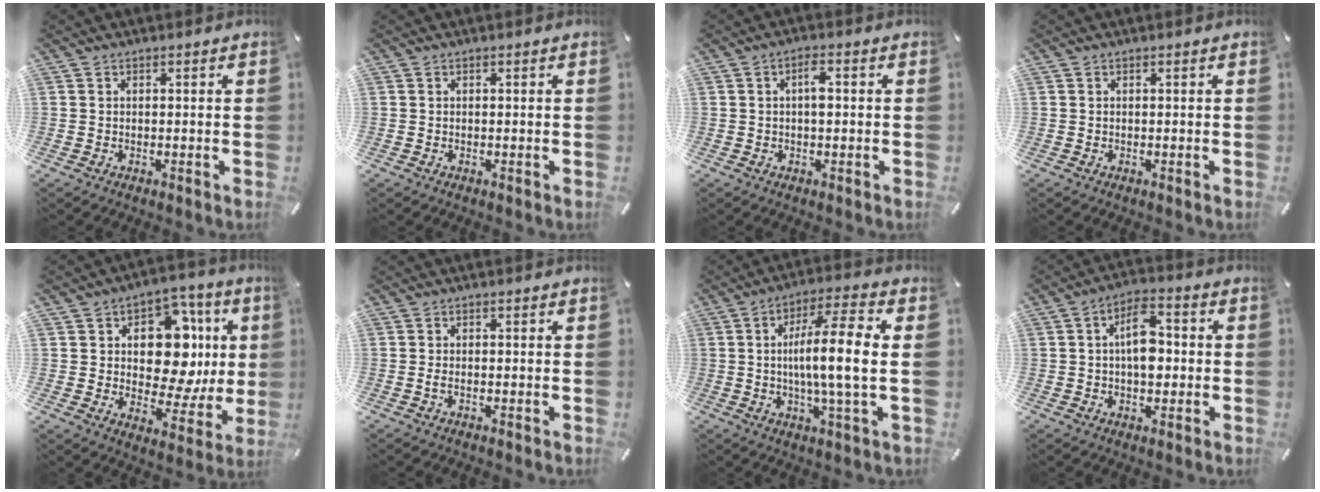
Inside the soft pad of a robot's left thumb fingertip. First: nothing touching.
{"total": 0.0}
{"total": 3.3, "force": [0.3, 1.2, 3.1], "torque": [-0.054, 0.006, 0.000]}
{"total": 0.0}
{"total": 16.1, "force": [3.8, 10.8, 11.4], "torque": [-0.152, -0.031, 0.072]}
{"total": 1.2, "force": [-0.4, 0.2, 1.1], "torque": [-0.019, -0.002, -0.007]}
{"total": 13.1, "force": [0.4, 1.6, 13.0], "torque": [-0.214, 0.001, 0.000]}
{"total": 8.8, "force": [0.0, 5.1, 7.2], "torque": [-0.097, 0.009, -0.002]}